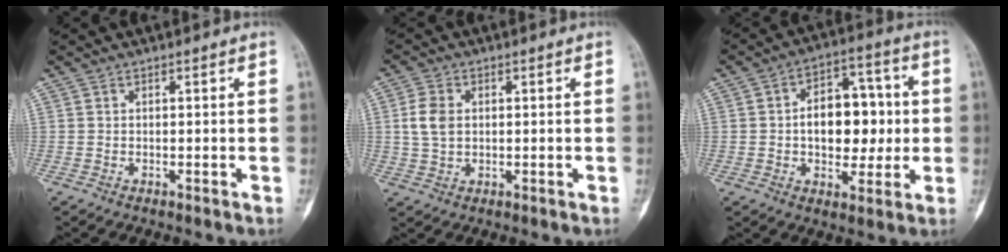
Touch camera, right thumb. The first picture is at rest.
{"total": 5.5, "force": [0.8, 3.9, 3.9], "torque": [-0.077, 0.002, 0.016]}
{"total": 14.1, "force": [0.2, 9.0, 10.8], "torque": [-0.110, 0.026, 0.003]}